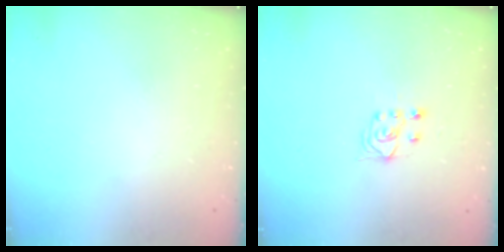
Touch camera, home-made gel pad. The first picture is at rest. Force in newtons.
{"total": 4.2, "press": 4.1, "slide": 1.1}